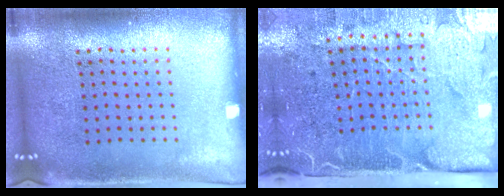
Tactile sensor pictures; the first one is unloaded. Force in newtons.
{"total": 4.9, "press": 4.0, "slide": 3.0}